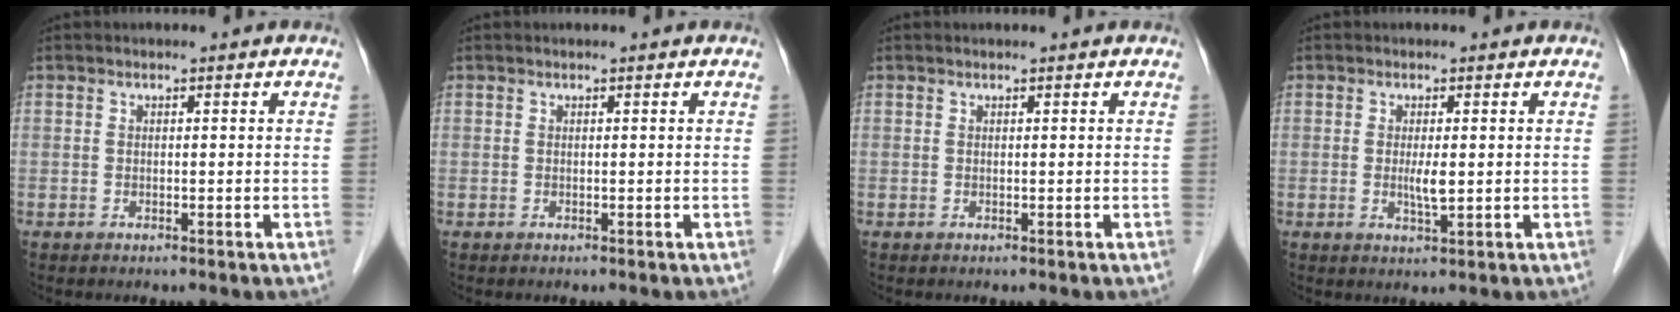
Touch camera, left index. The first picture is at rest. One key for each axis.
{"total": 0.0}
{"total": 0.5, "fx": 0.5, "fy": 0.0, "fz": 0.2, "tx": -0.003, "ty": 0.006, "tz": 0.010}
{"total": 2.2, "fx": 0.0, "fy": 0.3, "fz": 2.2, "tx": -0.044, "ty": -0.009, "tz": 0.001}